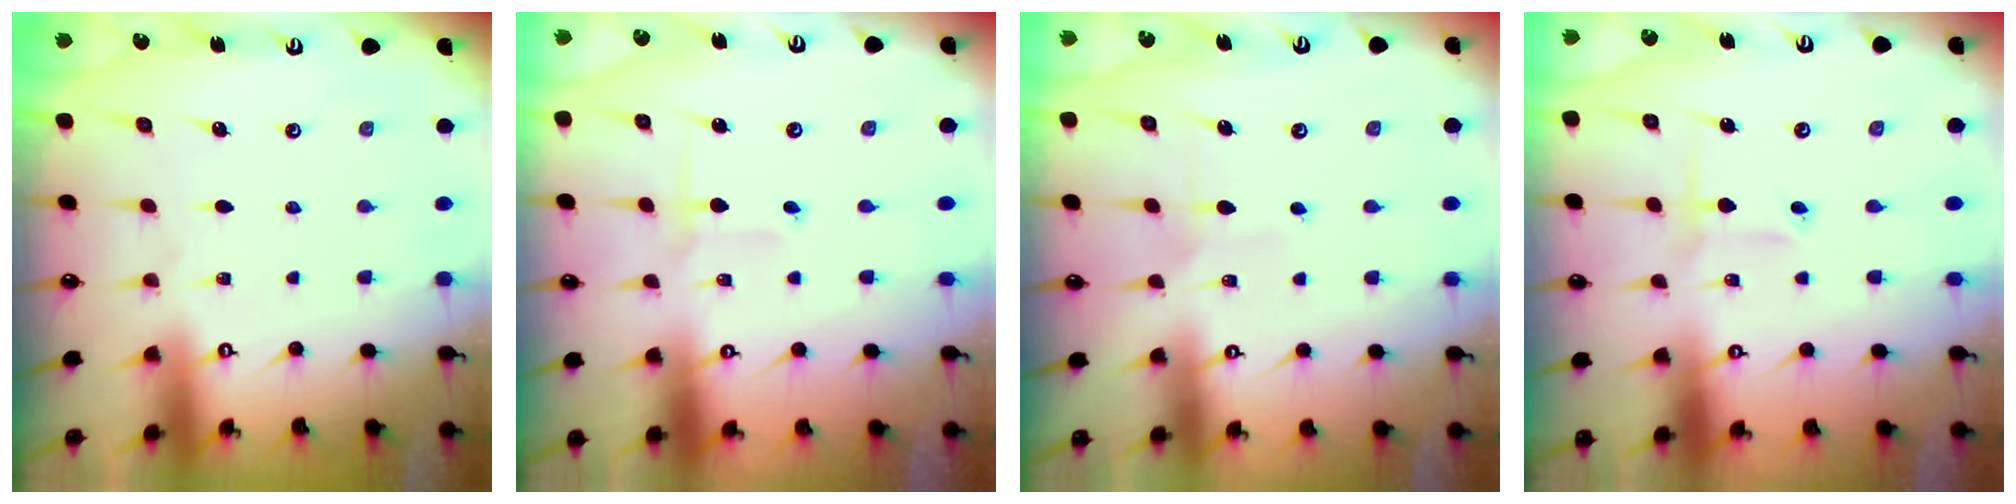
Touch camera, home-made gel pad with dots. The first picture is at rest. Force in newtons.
{"total": 2.7, "press": 2.7, "slide": 0.1}
{"total": 7.4, "press": 7.4, "slide": 0.4}
{"total": 2.1, "press": 2.0, "slide": 0.5}